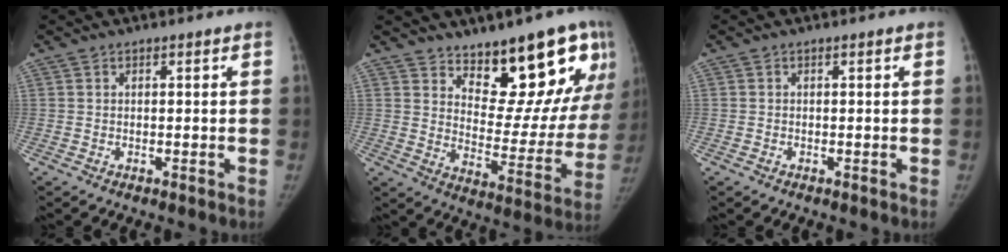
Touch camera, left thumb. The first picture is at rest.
{"total": 19.3, "force": [12.6, 7.3, 12.7], "torque": [-0.111, -0.094, 0.187]}
{"total": 0.0}